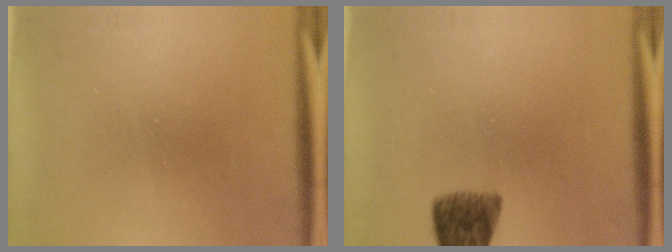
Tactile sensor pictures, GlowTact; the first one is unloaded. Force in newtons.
{"total": 6.5}